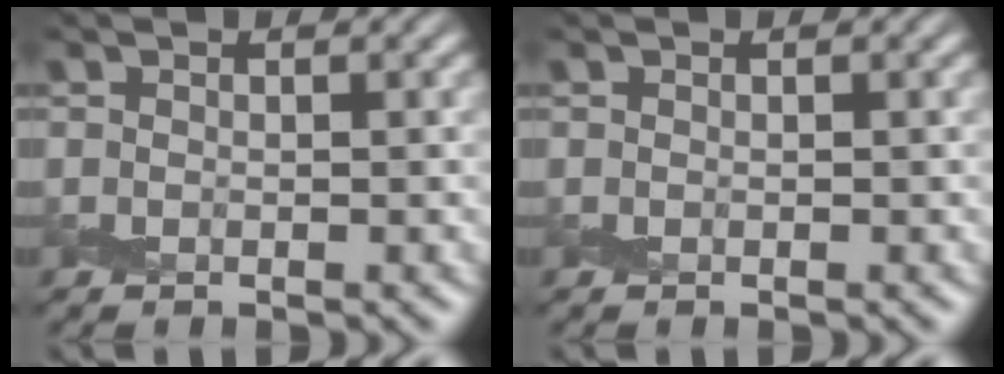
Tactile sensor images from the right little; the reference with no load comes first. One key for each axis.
{"total": 0.0}